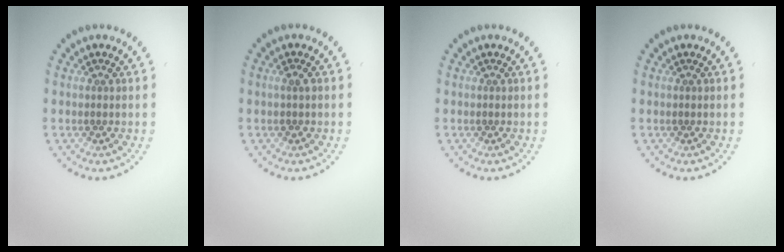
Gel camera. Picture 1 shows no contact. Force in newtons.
{"total": 0.8, "press": 0.8, "slide": 0.1}
{"total": 0.0}
{"total": 0.0}